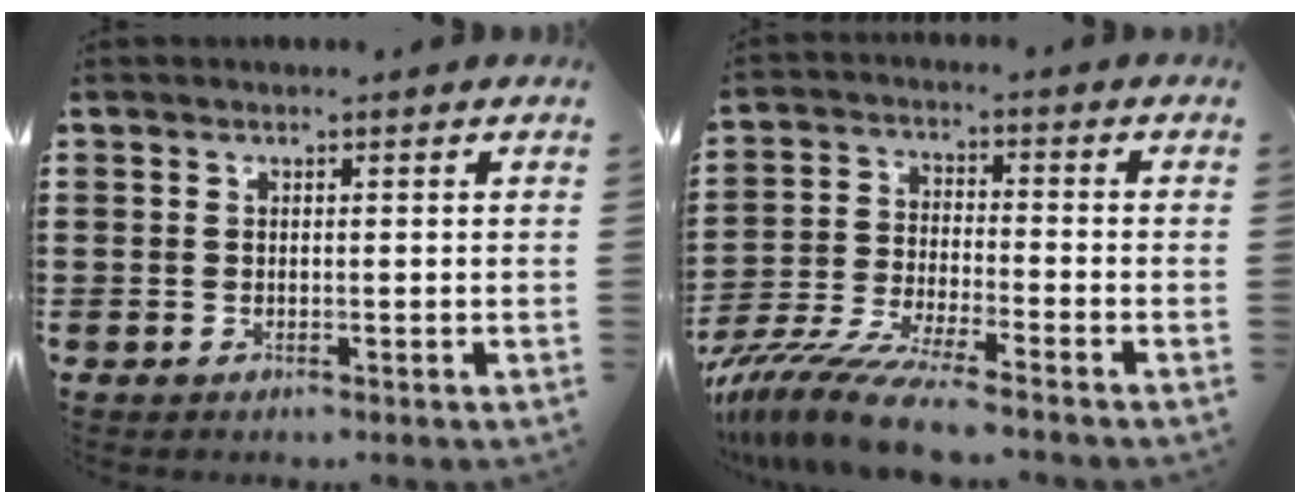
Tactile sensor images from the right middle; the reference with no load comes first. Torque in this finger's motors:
{"motor_torque": [1.56, -0.58, 1.02, 0.21]}